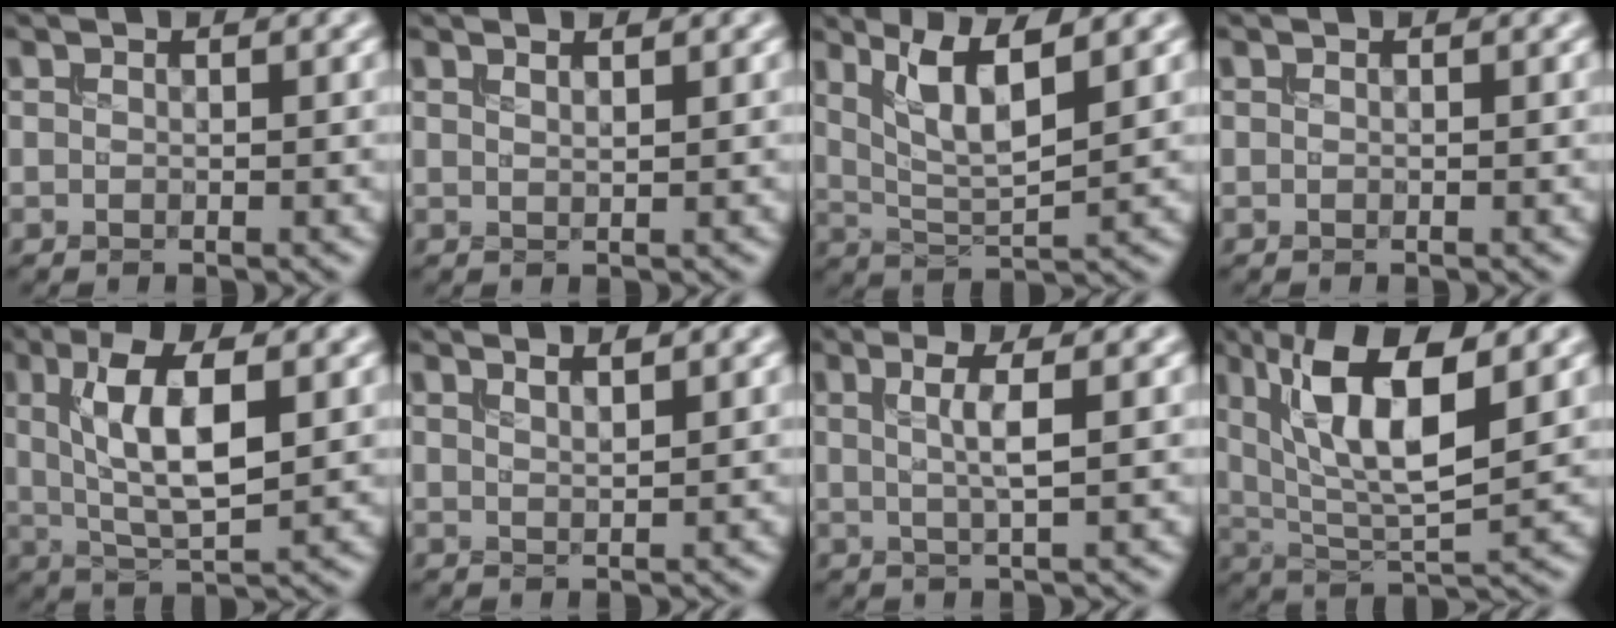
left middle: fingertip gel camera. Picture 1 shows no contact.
{"total": 1.1, "force": [0.7, 0.4, 0.7], "torque": [-0.004, 0.006, 0.002]}
{"total": 5.3, "force": [2.3, 1.4, 4.6], "torque": [-0.087, -0.005, 0.044]}
{"total": 0.0}
{"total": 7.4, "force": [1.4, 2.5, 6.8], "torque": [-0.125, 0.004, 0.025]}
{"total": 1.6, "force": [1.0, 0.5, 1.1], "torque": [-0.007, 0.008, 0.009]}
{"total": 3.1, "force": [0.5, 0.7, 3.0], "torque": [-0.049, 0.003, 0.007]}
{"total": 9.2, "force": [3.0, 3.0, 8.2], "torque": [-0.149, -0.004, 0.054]}